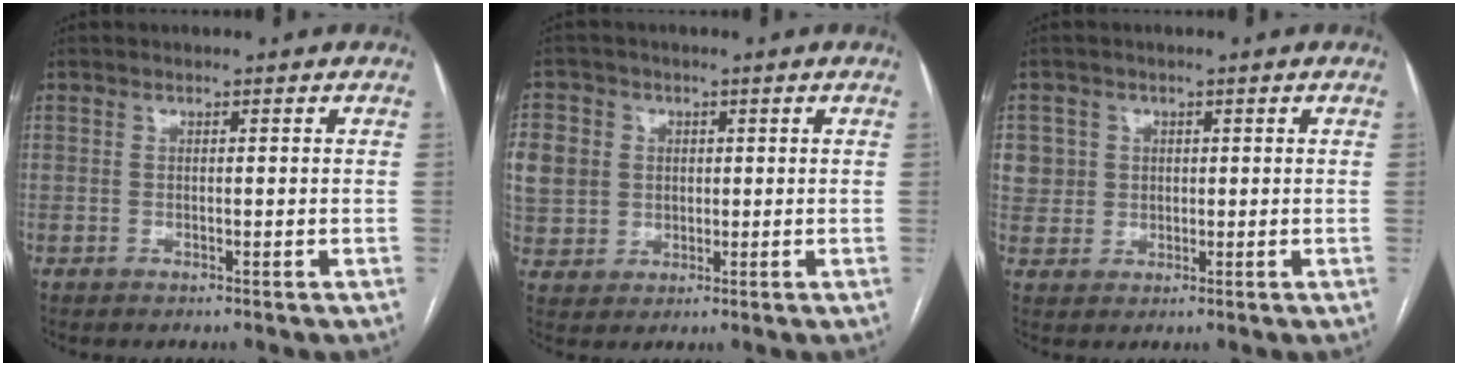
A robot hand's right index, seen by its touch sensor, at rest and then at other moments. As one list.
[{"total": 10.6, "force": [2.0, 9.7, 3.7], "torque": [-0.108, 0.025, 0.052]}, {"total": 4.6, "force": [1.4, 4.4, 0.0], "torque": [0.012, 0.006, 0.031]}]